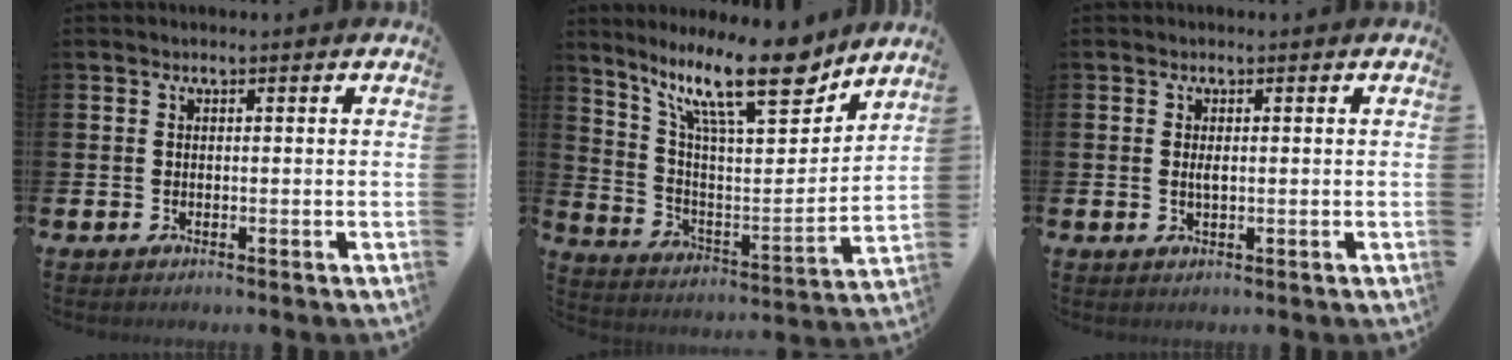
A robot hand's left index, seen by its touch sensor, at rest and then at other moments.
{"total": 15.4, "force": [11.5, 4.1, 9.5], "torque": [-0.184, -0.061, 0.194]}
{"total": 1.0, "force": [0.2, 0.3, 1.0], "torque": [-0.021, 0.003, 0.003]}